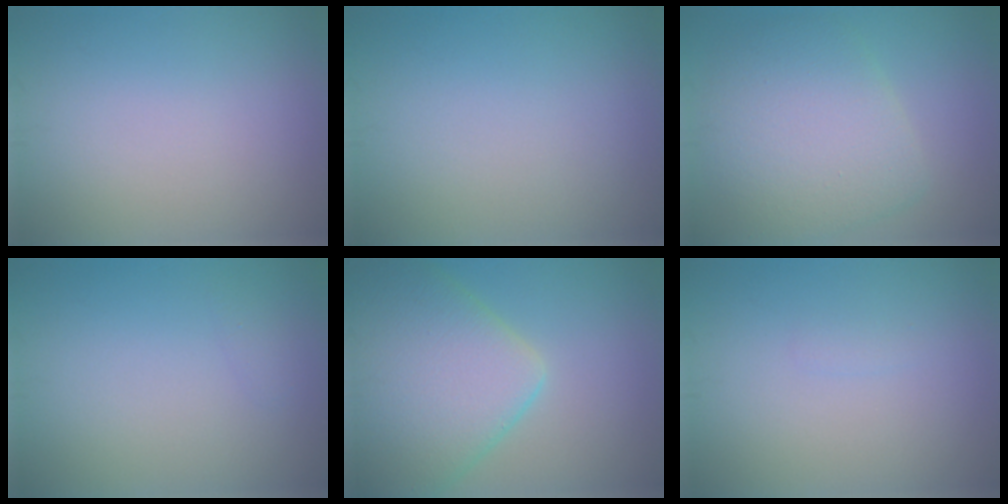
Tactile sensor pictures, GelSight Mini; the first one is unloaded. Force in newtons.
{"total": 0.0}
{"total": 7.2, "press": 7.2, "slide": 0.7}
{"total": 0.5, "press": 0.5, "slide": 0.0}
{"total": 10.4, "press": 10.4, "slide": 0.6}
{"total": 0.5, "press": 0.5, "slide": 0.1}